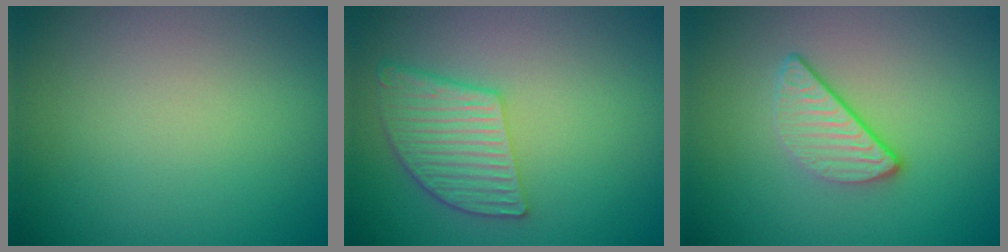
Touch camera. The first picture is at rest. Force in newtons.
{"total": 5.2, "press": 3.9, "slide": 3.4}
{"total": 3.0, "press": 2.3, "slide": 1.9}